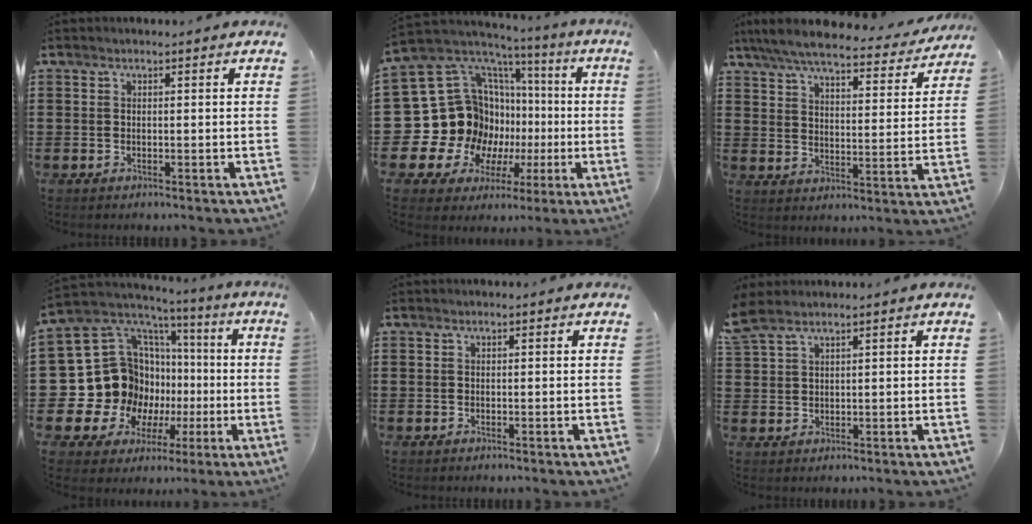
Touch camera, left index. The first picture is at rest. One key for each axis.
{"total": 19.7, "fx": -2.1, "fy": 17.7, "fz": 8.6, "tx": -0.215, "ty": -0.045, "tz": 0.020}
{"total": 7.1, "fx": 6.5, "fy": 0.6, "fz": 2.9, "tx": -0.084, "ty": -0.037, "tz": 0.112}
{"total": 18.1, "fx": -2.3, "fy": 16.4, "fz": 7.2, "tx": -0.185, "ty": -0.046, "tz": 0.008}
{"total": 0.0}
{"total": 2.6, "fx": 2.1, "fy": 0.8, "fz": 1.3, "tx": -0.032, "ty": 0.002, "tz": 0.038}